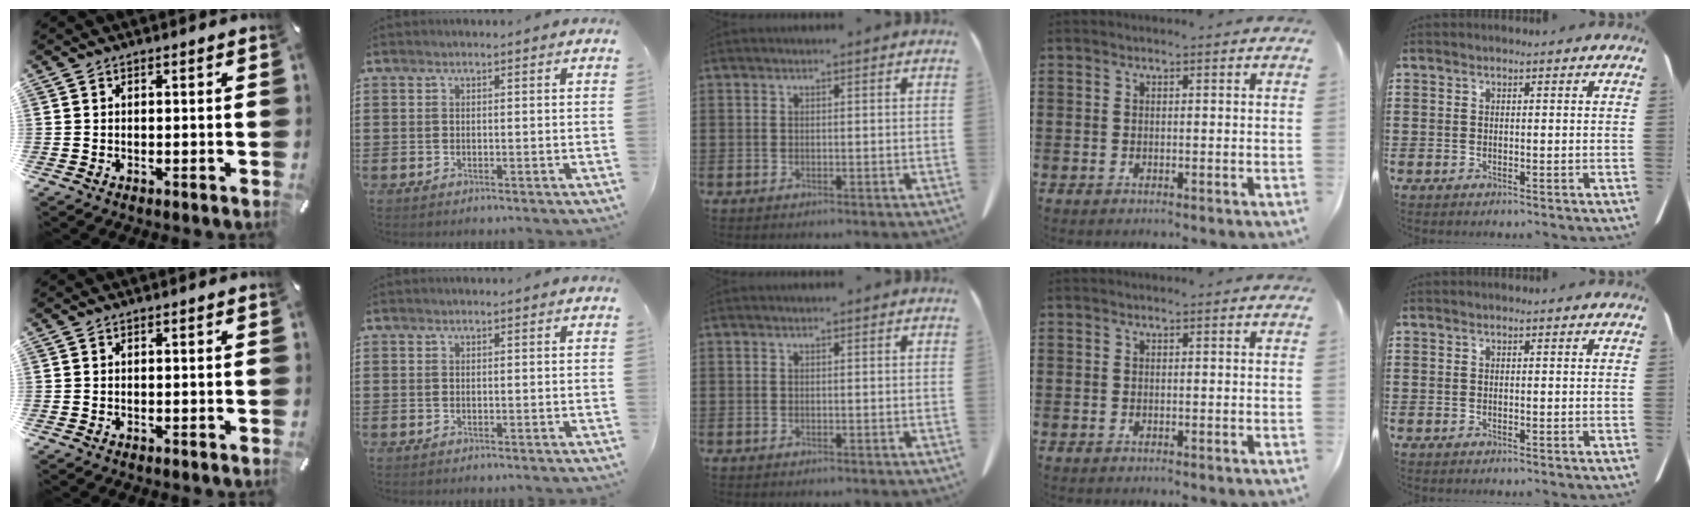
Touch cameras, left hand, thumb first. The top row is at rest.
{}